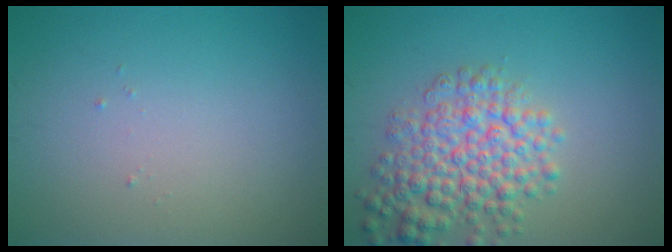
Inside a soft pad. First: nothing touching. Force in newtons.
{"total": 6.0, "press": 6.0, "slide": 0.2}